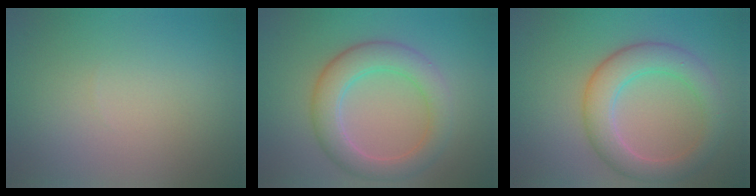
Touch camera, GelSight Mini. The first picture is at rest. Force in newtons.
{"total": 5.3, "press": 5.3, "slide": 0.3}
{"total": 5.4, "press": 5.4, "slide": 0.3}